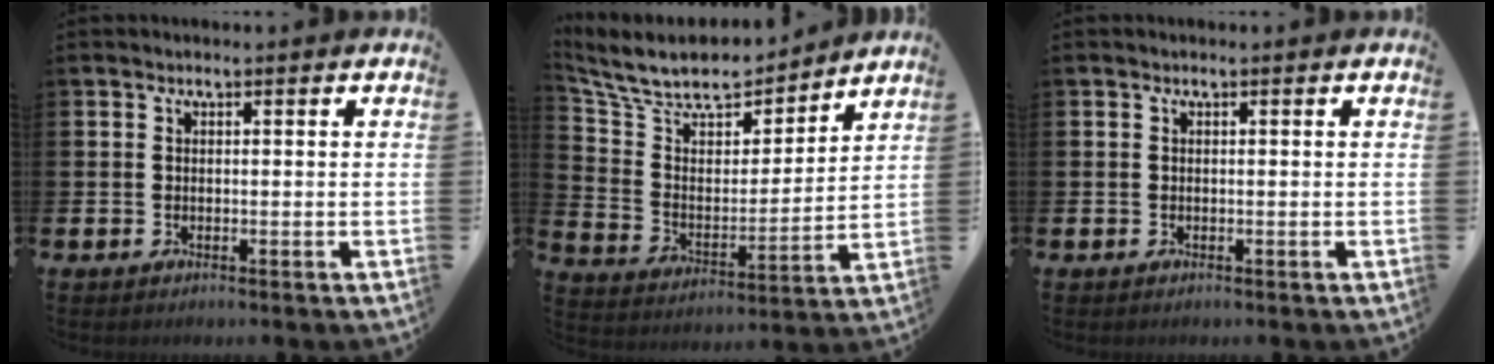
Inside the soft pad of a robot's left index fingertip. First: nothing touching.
{"total": 9.5, "force": [8.5, 3.3, 2.5], "torque": [-0.090, -0.063, 0.147]}
{"total": 0.0}